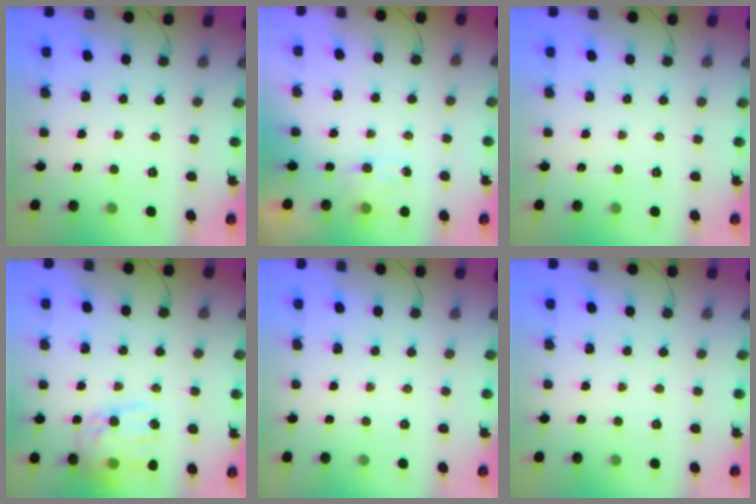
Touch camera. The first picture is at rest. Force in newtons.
{"total": 3.7, "press": 3.6, "slide": 1.0}
{"total": 0.0}
{"total": 17.0, "press": 16.5, "slide": 3.9}
{"total": 0.0}
{"total": 0.0}